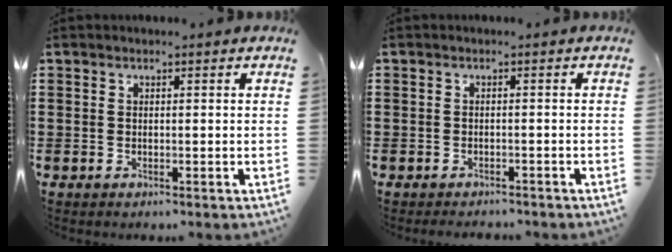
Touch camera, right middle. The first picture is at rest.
{"total": 1.5, "force": [-1.5, 0.0, -0.2], "torque": [-0.007, 0.002, -0.032]}